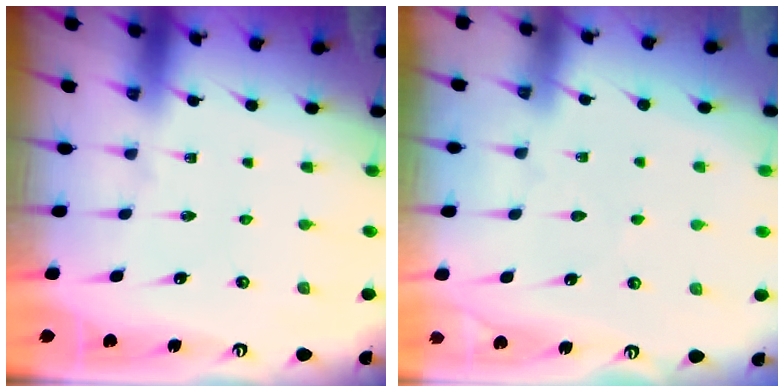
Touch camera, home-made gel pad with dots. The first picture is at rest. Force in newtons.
{"total": 3.0, "press": 2.9, "slide": 0.4}